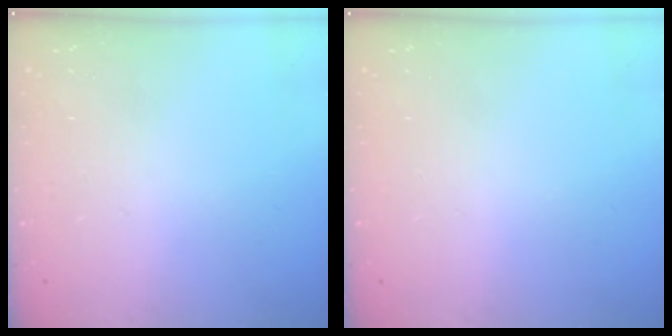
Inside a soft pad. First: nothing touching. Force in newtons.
{"total": 0.0}